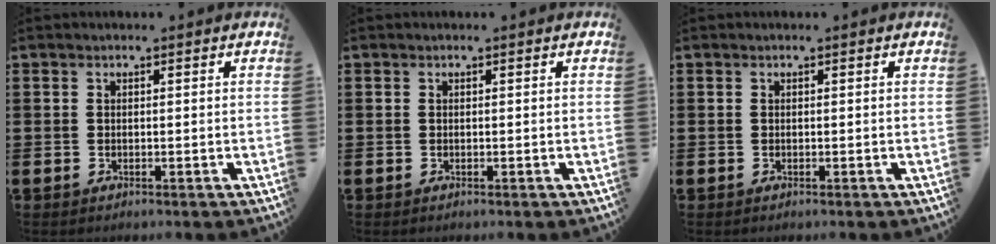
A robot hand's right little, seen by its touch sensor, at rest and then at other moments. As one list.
[{"total": 0.0}, {"total": 0.0}]